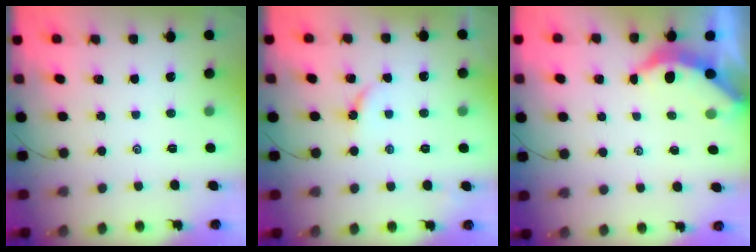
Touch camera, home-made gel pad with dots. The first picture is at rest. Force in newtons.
{"total": 3.1, "press": 3.1, "slide": 0.5}
{"total": 3.8, "press": 3.7, "slide": 0.4}